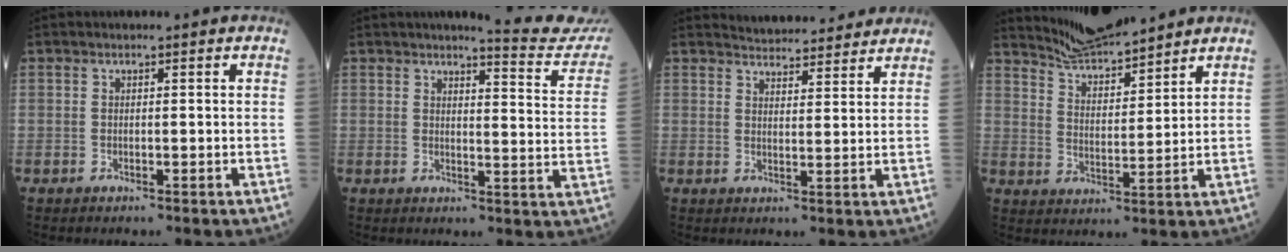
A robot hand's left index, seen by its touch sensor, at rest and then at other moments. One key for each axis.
{"total": 11.0, "fx": 10.8, "fy": -0.6, "fz": 2.2, "tx": -0.018, "ty": -0.071, "tz": 0.110}
{"total": 9.4, "fx": 9.1, "fy": 1.6, "fz": 1.8, "tx": -0.025, "ty": 0.009, "tz": 0.119}
{"total": 8.2, "fx": 8.0, "fy": 0.4, "fz": 1.9, "tx": -0.048, "ty": 0.012, "tz": 0.157}